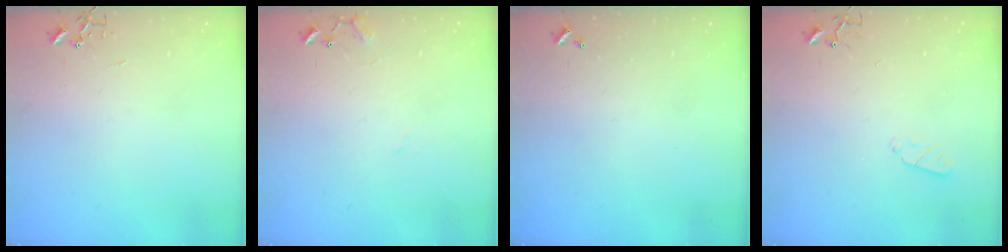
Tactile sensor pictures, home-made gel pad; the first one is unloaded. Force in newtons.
{"total": 9.5, "press": 9.5, "slide": 0.7}
{"total": 0.0}
{"total": 3.5, "press": 3.4, "slide": 0.5}